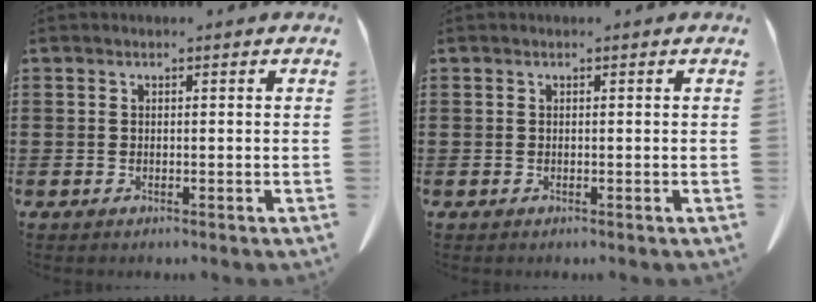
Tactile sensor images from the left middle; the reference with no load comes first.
{"total": 0.0}